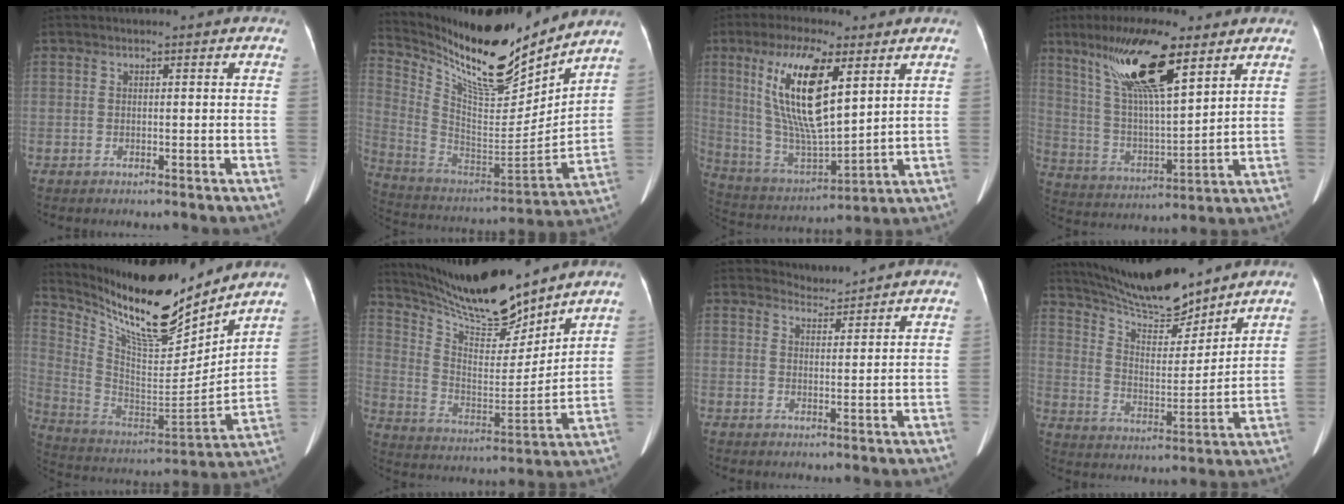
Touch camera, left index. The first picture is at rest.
{"total": 21.5, "force": [18.4, 3.1, 10.6], "torque": [-0.205, -0.032, 0.317]}
{"total": 16.3, "force": [6.2, 4.0, 14.5], "torque": [-0.297, 0.001, 0.120]}
{"total": 16.3, "force": [9.7, 2.8, 12.8], "torque": [-0.246, 0.011, 0.182]}
{"total": 20.6, "force": [17.5, 2.9, 10.6], "torque": [-0.203, -0.024, 0.307]}
{"total": 16.6, "force": [15.1, 2.0, 6.6], "torque": [-0.132, -0.010, 0.275]}
{"total": 2.7, "force": [2.5, -0.4, -0.9], "torque": [-0.001, -0.003, 0.048]}
{"total": 15.0, "force": [13.6, 2.0, 6.0], "torque": [-0.108, -0.001, 0.242]}